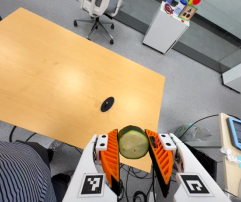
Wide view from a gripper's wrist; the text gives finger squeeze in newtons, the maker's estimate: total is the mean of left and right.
{"total": 11.4, "left": 12.8, "right": 9.9}